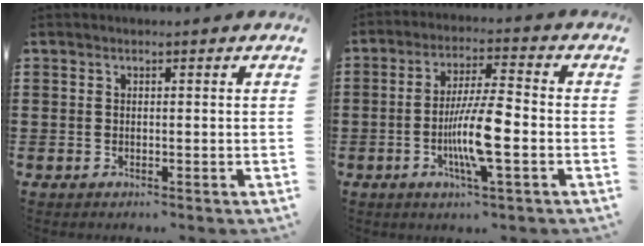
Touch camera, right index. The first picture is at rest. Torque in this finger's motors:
{"motor_torque": [1.57, 0.07, 0.53, 0.12]}